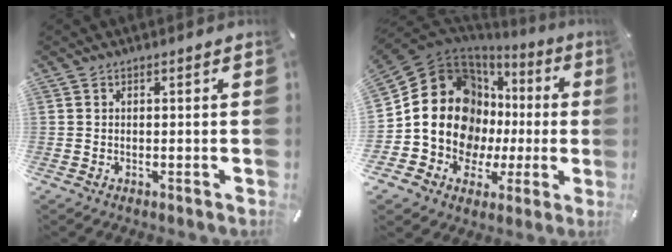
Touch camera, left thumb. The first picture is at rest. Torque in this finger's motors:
{"motor_torque": [2.17, 2.32, 1.30, 0.66, 0.26]}